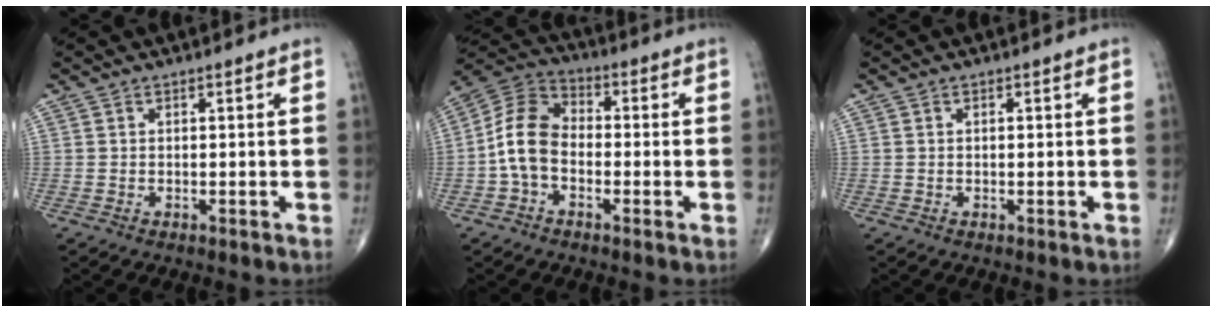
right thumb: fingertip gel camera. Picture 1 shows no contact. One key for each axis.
{"total": 9.9, "fx": -1.9, "fy": 6.8, "fz": 7.0, "tx": -0.125, "ty": 0.034, "tz": -0.052}
{"total": 0.6, "fx": 0.1, "fy": 0.2, "fz": 0.5, "tx": -0.006, "ty": 0.001, "tz": 0.001}